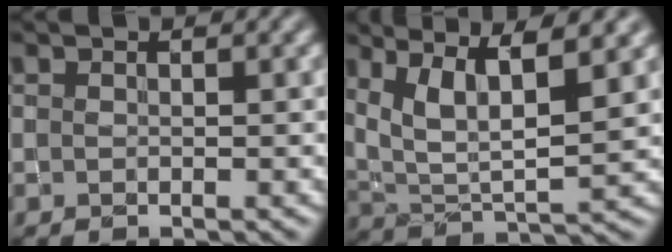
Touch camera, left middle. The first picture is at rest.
{"total": 8.2, "force": [4.3, 2.6, 6.4], "torque": [-0.124, 0.007, 0.071]}